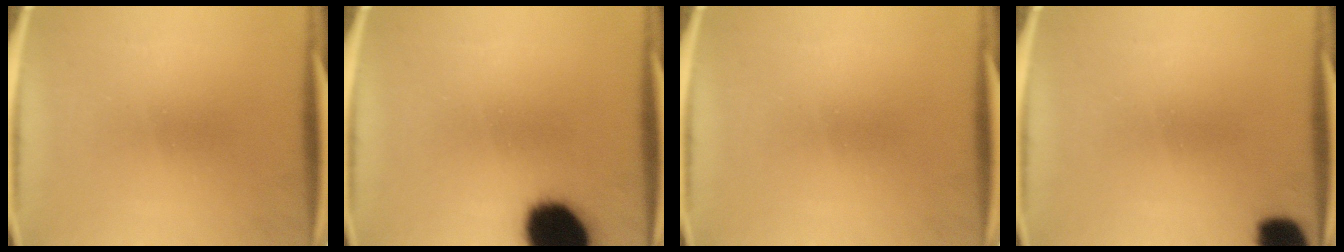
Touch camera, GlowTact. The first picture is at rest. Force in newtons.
{"total": 19.6}
{"total": 0.0}
{"total": 7.2}